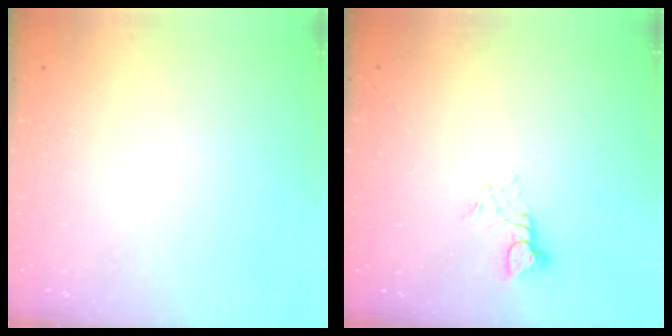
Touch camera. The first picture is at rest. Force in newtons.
{"total": 2.7, "press": 2.7, "slide": 0.3}